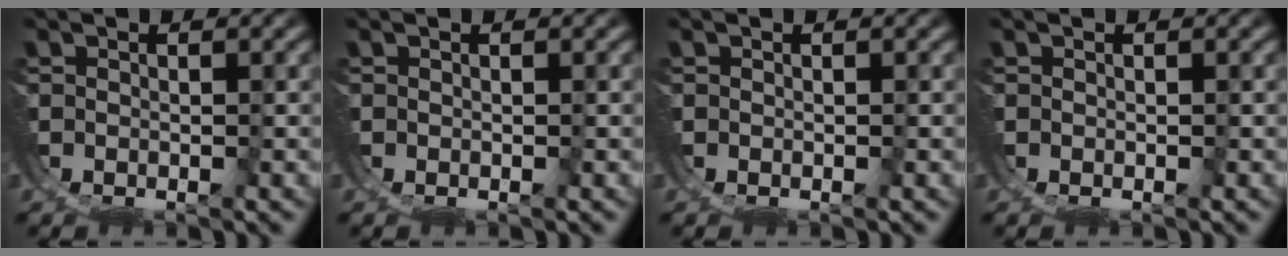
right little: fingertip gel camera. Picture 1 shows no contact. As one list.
[{"total": 0.0}, {"total": 0.0}, {"total": 0.0}]